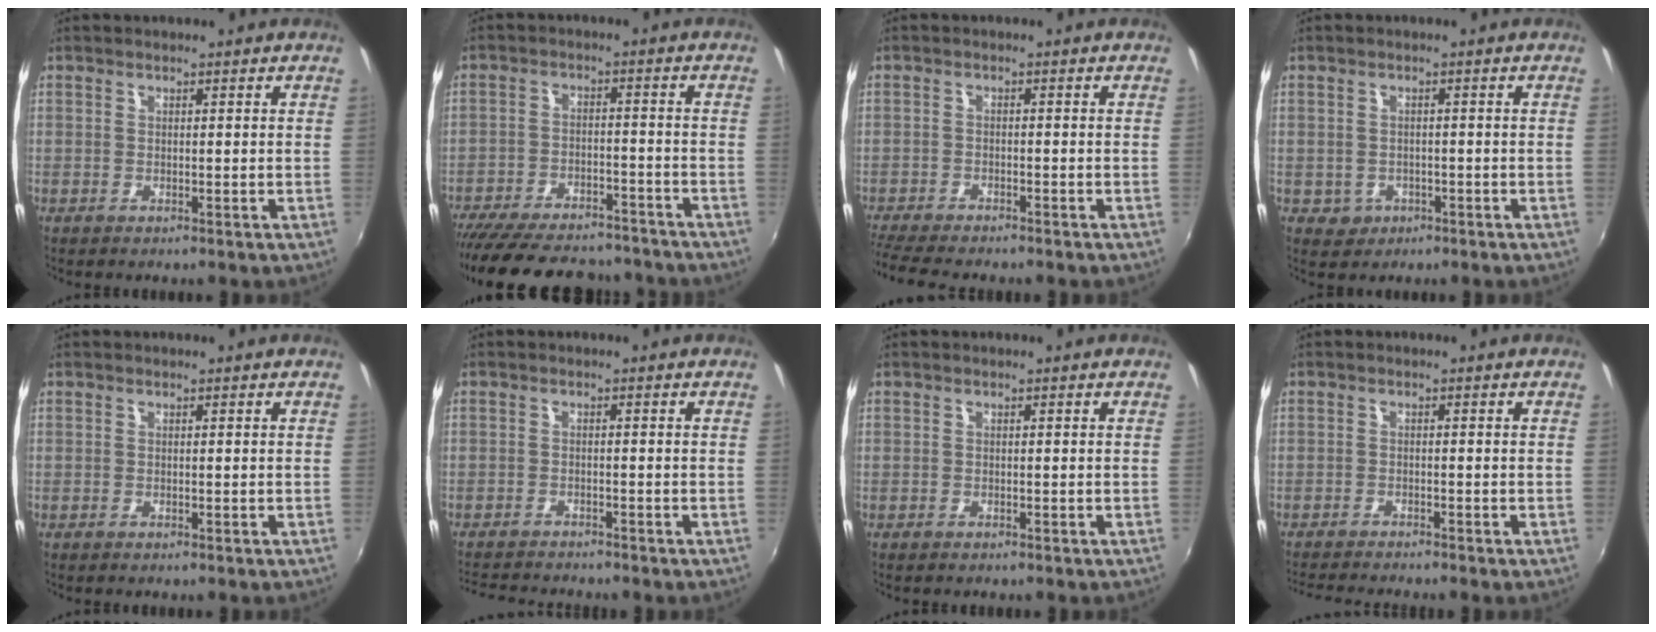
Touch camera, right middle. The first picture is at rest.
{"total": 21.7, "force": [-18.6, 6.9, 8.8], "torque": [-0.186, -0.006, -0.256]}
{"total": 8.3, "force": [-7.5, 1.1, 3.5], "torque": [-0.094, -0.027, -0.126]}
{"total": 3.3, "force": [-1.0, 3.0, 0.9], "torque": [-0.026, 0.001, -0.008]}
{"total": 0.0}
{"total": 6.5, "force": [-6.1, 1.0, 1.8], "torque": [-0.055, -0.012, -0.100]}
{"total": 0.0}
{"total": 5.0, "force": [-4.8, -0.5, 1.6], "torque": [-0.046, -0.018, -0.083]}